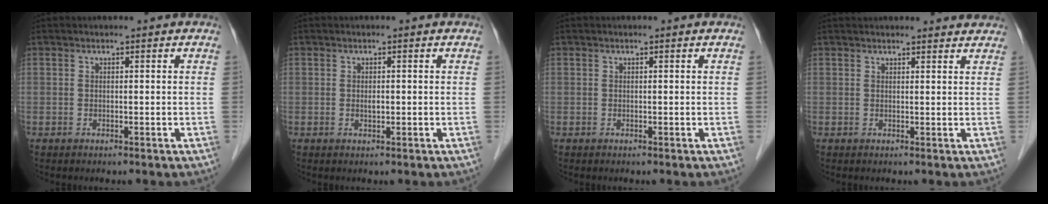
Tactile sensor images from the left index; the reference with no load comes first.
{"total": 0.8, "force": [0.0, 0.3, 0.7], "torque": [-0.014, 0.000, 0.001]}
{"total": 0.0}
{"total": 7.3, "force": [7.0, 1.7, 1.5], "torque": [-0.001, 0.028, 0.068]}